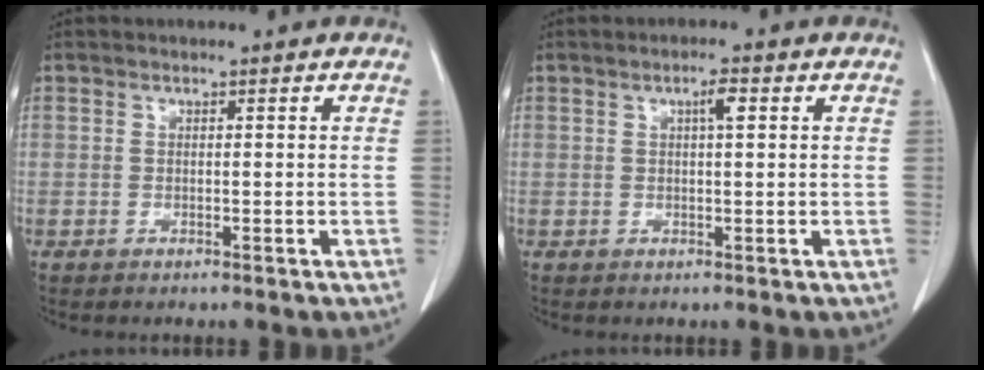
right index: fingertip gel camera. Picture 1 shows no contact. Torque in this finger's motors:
{"motor_torque": [0.15, 0.00, 0.00, 0.01]}